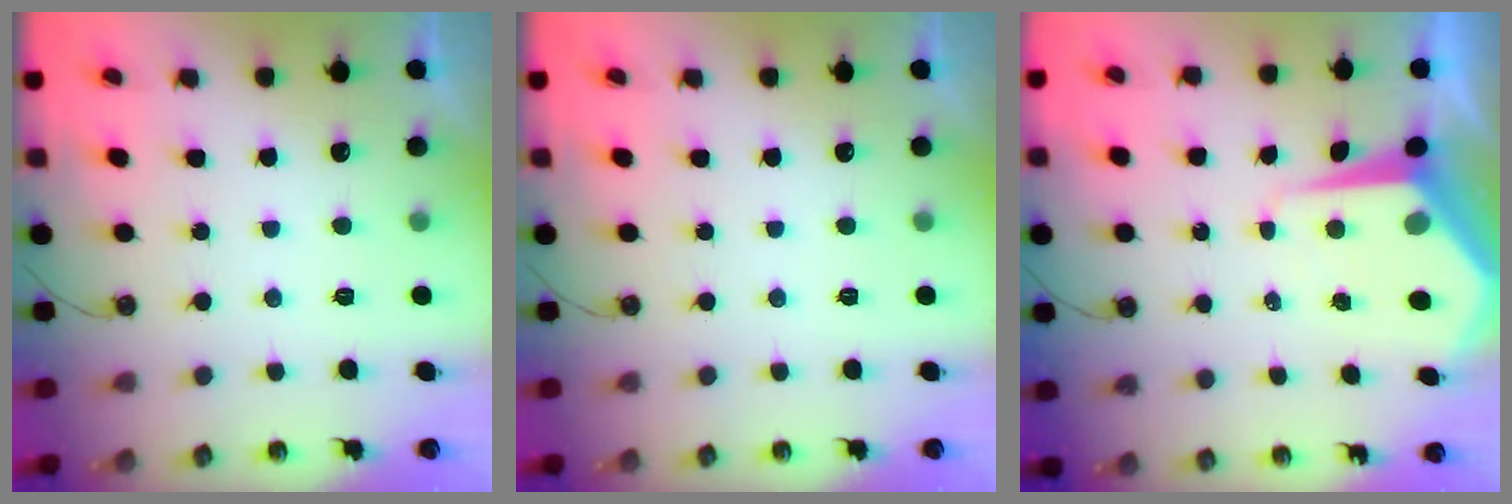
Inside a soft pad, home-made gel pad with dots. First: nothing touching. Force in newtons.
{"total": 0.0}
{"total": 8.6, "press": 8.6, "slide": 0.8}